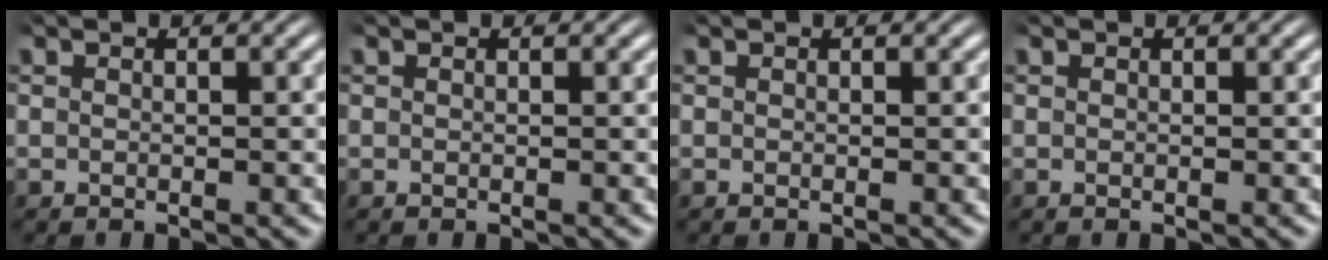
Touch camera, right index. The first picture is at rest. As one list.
[{"total": 0.0}, {"total": 0.0}, {"total": 0.0}]